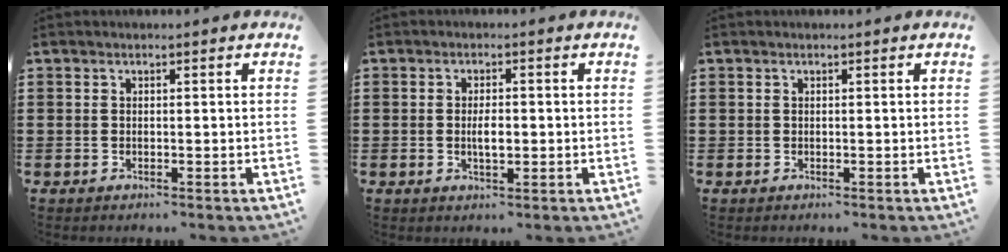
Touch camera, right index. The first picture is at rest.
{"total": 2.5, "force": [-0.2, 0.9, 2.3], "torque": [-0.044, 0.000, -0.004]}
{"total": 0.0}